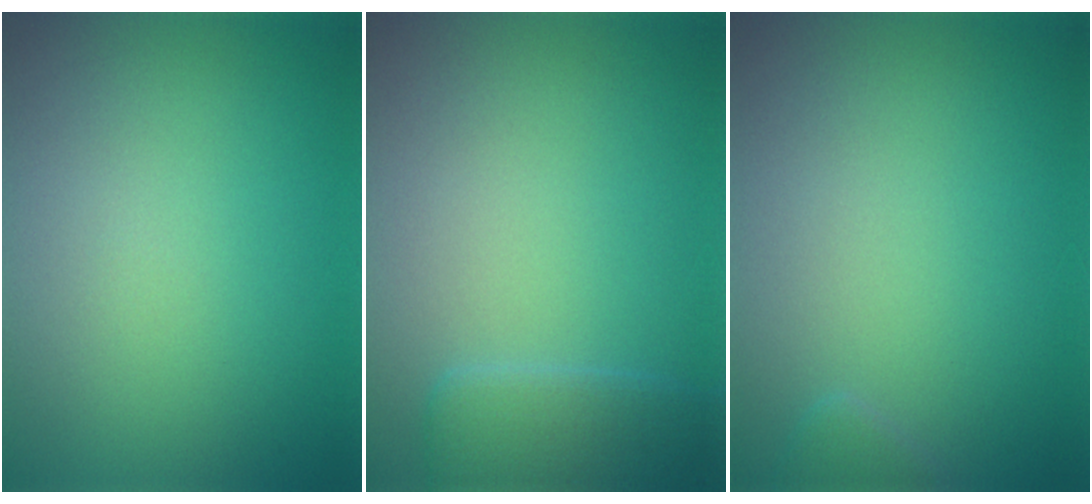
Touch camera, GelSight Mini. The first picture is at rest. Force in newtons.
{"total": 2.9, "press": 2.8, "slide": 0.2}
{"total": 0.6, "press": 0.6, "slide": 0.1}